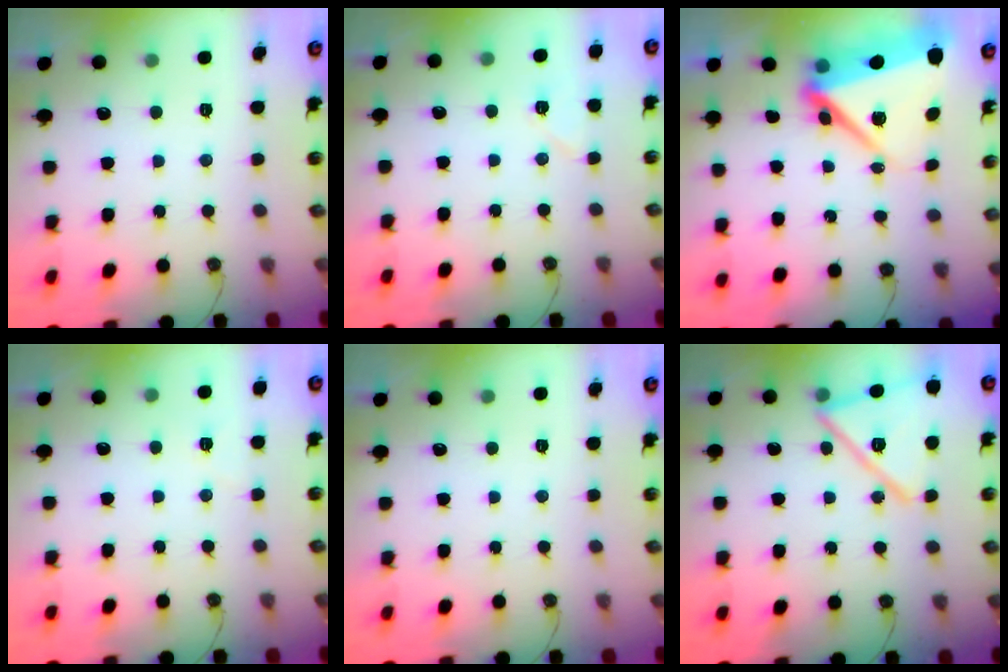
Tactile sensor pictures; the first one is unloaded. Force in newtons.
{"total": 5.7, "press": 5.6, "slide": 1.4}
{"total": 12.0, "press": 11.9, "slide": 1.6}
{"total": 4.0, "press": 3.1, "slide": 2.6}
{"total": 0.0}
{"total": 17.4, "press": 17.4, "slide": 1.1}